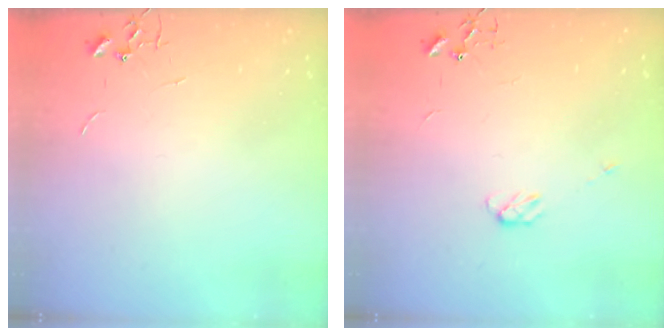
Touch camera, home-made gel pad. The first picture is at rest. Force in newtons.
{"total": 3.5, "press": 3.5, "slide": 0.5}